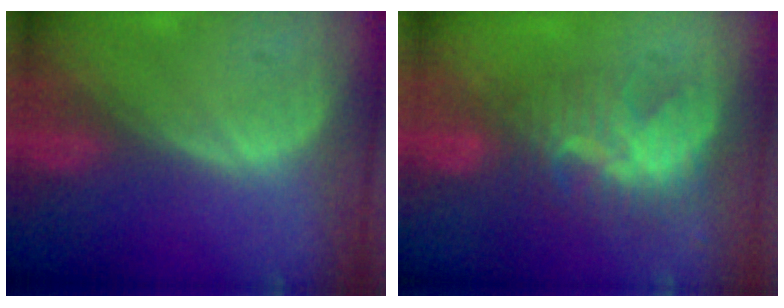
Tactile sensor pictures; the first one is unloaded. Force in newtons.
{"total": 8.9, "press": 7.6, "slide": 4.6}